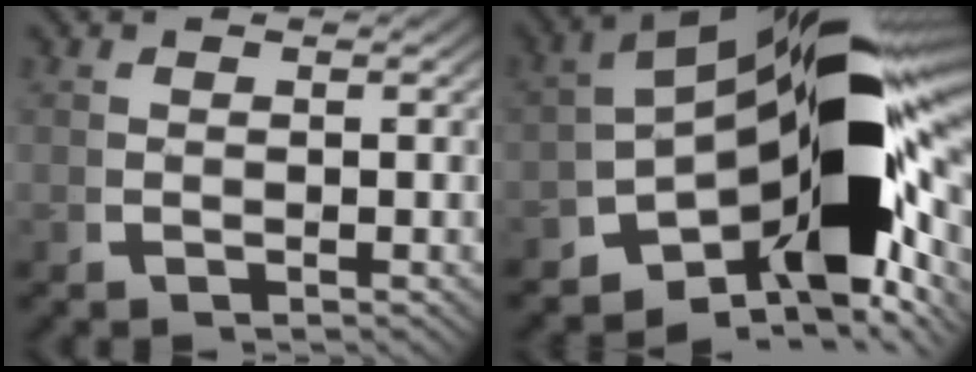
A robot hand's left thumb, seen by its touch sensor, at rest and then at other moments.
{"total": 20.5, "force": [-1.2, 10.3, 17.7], "torque": [-0.243, -0.027, -0.018]}